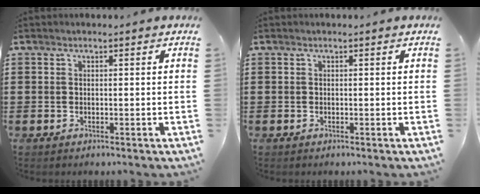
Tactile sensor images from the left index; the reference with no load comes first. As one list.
[{"total": 0.0}]